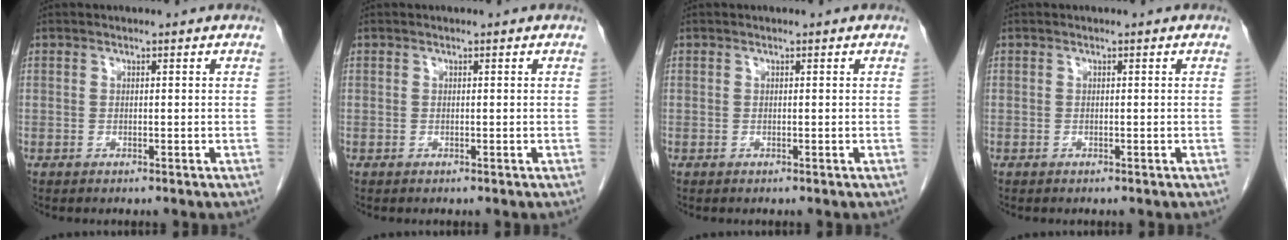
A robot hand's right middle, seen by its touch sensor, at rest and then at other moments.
{"total": 0.0}
{"total": 0.0}
{"total": 0.0}